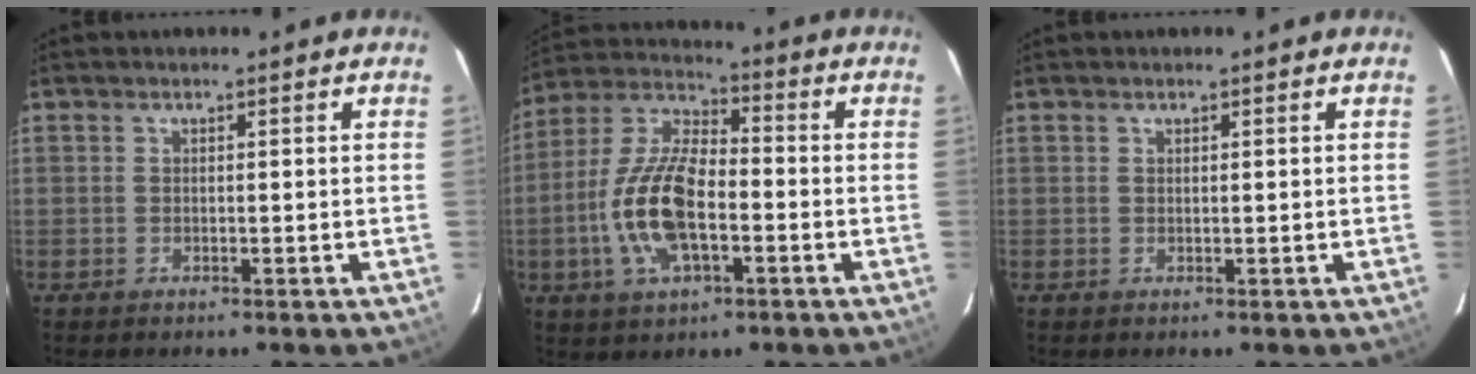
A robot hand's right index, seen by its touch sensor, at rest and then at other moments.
{"total": 14.9, "force": [-3.6, 6.5, 12.8], "torque": [-0.272, 0.002, -0.072]}
{"total": 0.0}